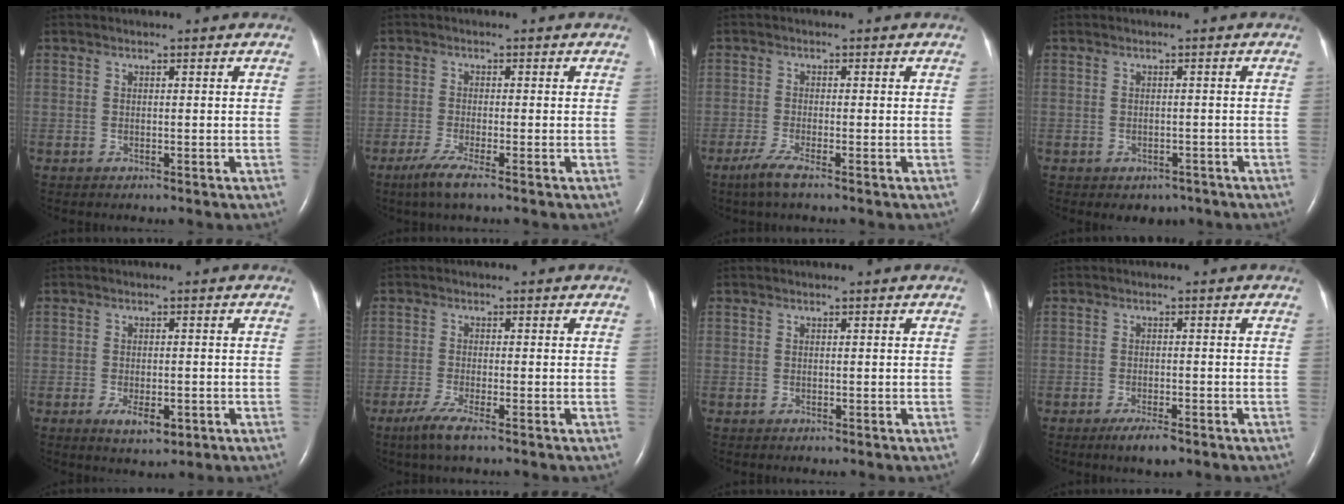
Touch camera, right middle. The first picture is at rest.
{"total": 3.6, "force": [-2.3, -0.1, 2.8], "torque": [-0.063, -0.014, -0.049]}
{"total": 2.9, "force": [-2.0, -0.1, 2.1], "torque": [-0.054, -0.010, -0.045]}
{"total": 2.9, "force": [-2.1, 1.9, 0.7], "torque": [-0.002, 0.006, -0.021]}
{"total": 3.9, "force": [-1.7, 1.6, 3.2], "torque": [-0.055, -0.004, -0.017]}
{"total": 3.5, "force": [-2.3, 0.0, 2.7], "torque": [-0.063, -0.013, -0.048]}
{"total": 0.0}
{"total": 3.4, "force": [-2.3, 0.6, 2.5], "torque": [-0.045, -0.005, -0.037]}